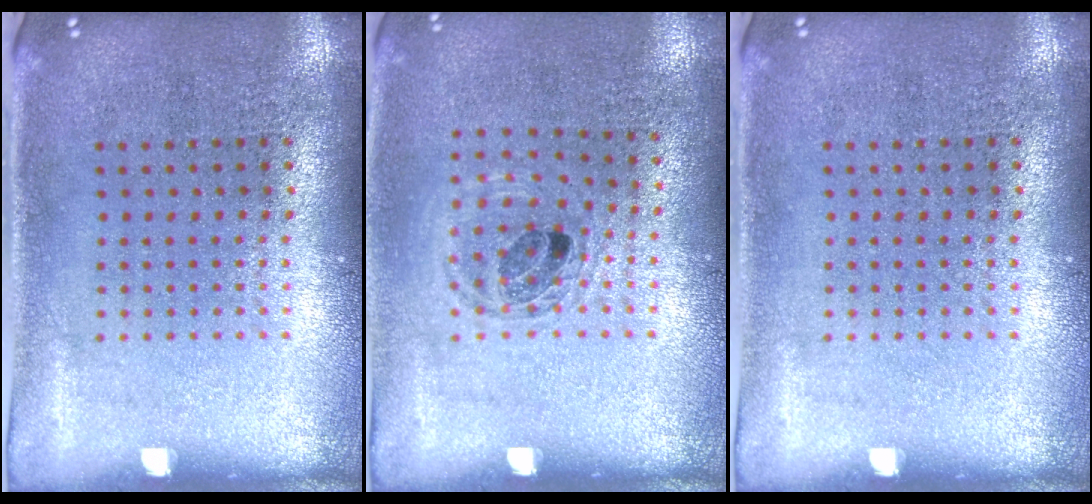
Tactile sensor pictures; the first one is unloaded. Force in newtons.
{"total": 1.0, "press": 1.0, "slide": 0.3}
{"total": 0.0}